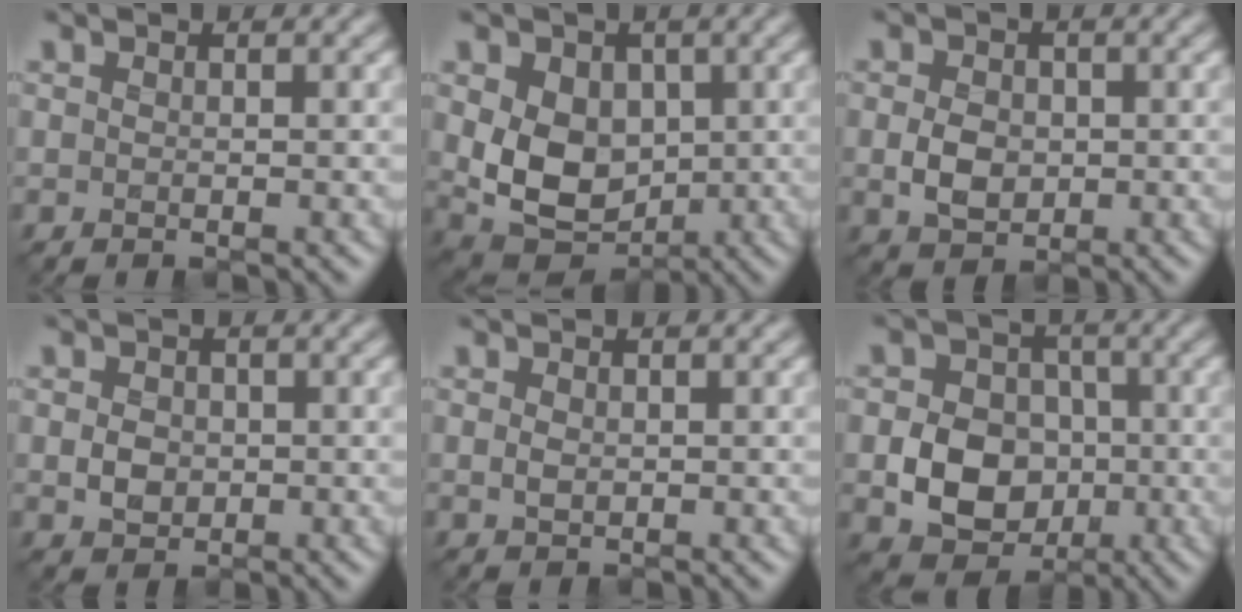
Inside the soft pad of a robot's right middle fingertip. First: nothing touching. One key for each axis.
{"total": 6.4, "fx": 0.3, "fy": 5.0, "fz": 4.0, "tx": -0.080, "ty": -0.012, "tz": 0.003}
{"total": 2.7, "fx": -0.5, "fy": 2.2, "fz": 1.6, "tx": -0.035, "ty": -0.003, "tz": -0.013}
{"total": 1.9, "fx": -0.3, "fy": 1.6, "fz": 0.8, "tx": -0.018, "ty": -0.004, "tz": -0.007}
{"total": 0.7, "fx": 0.0, "fy": 0.6, "fz": 0.4, "tx": -0.008, "ty": -0.001, "tz": 0.000}
{"total": 7.0, "fx": -1.4, "fy": 5.9, "fz": 3.4, "tx": -0.048, "ty": -0.005, "tz": -0.043}